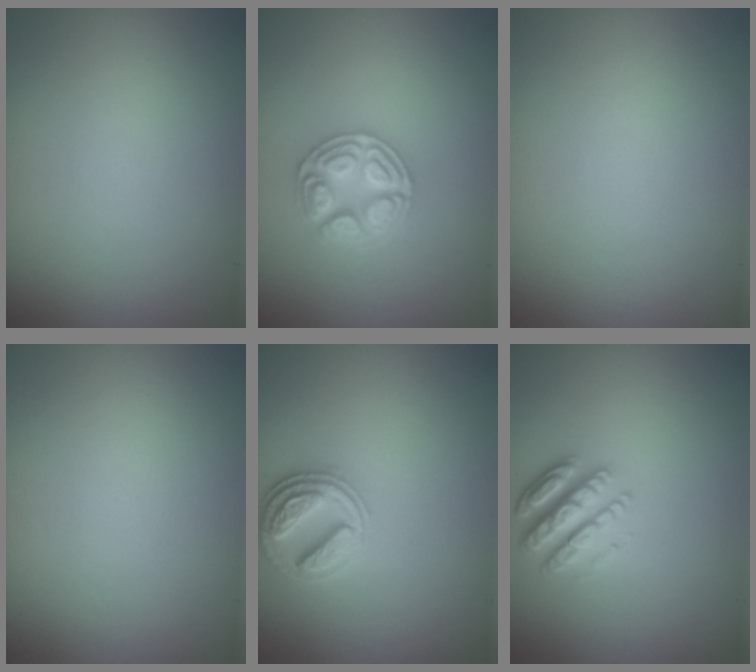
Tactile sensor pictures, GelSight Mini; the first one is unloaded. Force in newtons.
{"total": 4.4, "press": 4.4, "slide": 0.5}
{"total": 0.0}
{"total": 0.0}
{"total": 3.5, "press": 3.1, "slide": 1.6}
{"total": 4.4, "press": 3.3, "slide": 3.0}